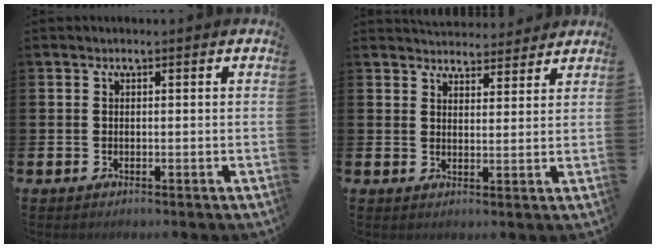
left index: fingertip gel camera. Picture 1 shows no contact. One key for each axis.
{"total": 4.2, "fx": 4.1, "fy": 1.0, "fz": -0.1, "tx": 0.006, "ty": -0.026, "tz": 0.072}